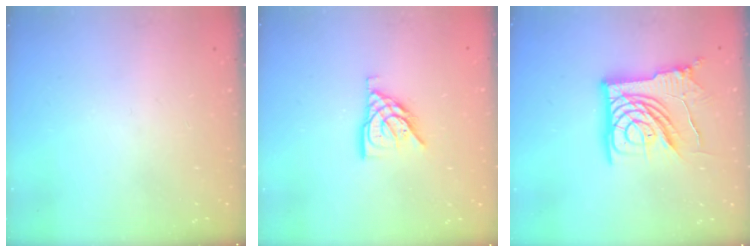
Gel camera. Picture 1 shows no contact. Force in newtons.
{"total": 9.9, "press": 9.8, "slide": 1.2}
{"total": 19.2, "press": 19.1, "slide": 2.1}